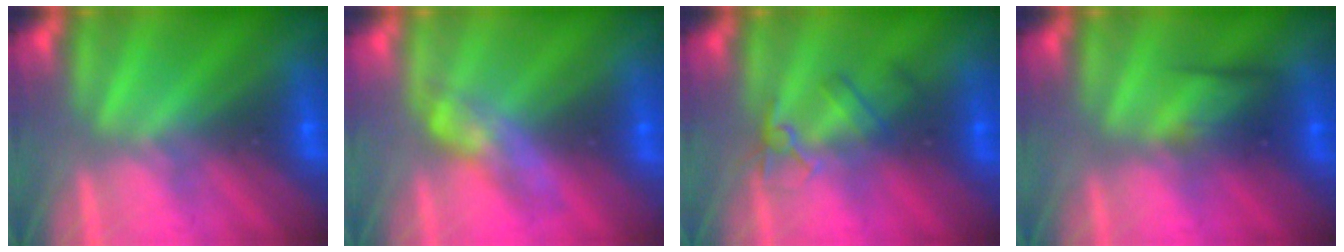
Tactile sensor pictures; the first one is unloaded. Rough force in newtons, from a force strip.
{"total": 2.7}
{"total": 2.4}
{"total": 2.4}